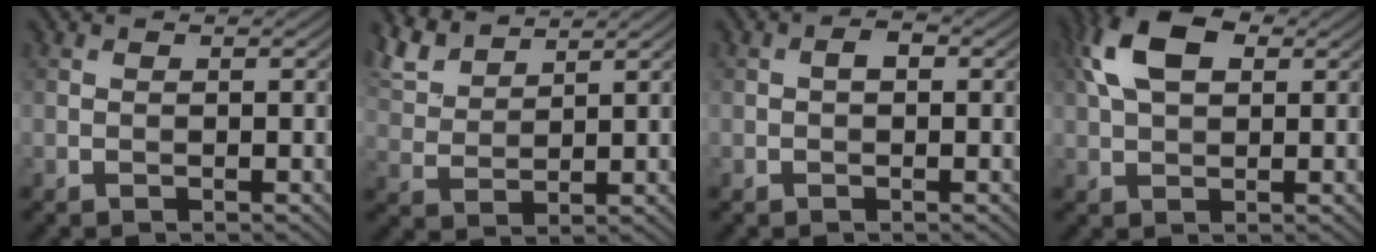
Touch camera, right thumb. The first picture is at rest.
{"total": 6.2, "force": [5.2, 1.9, 2.8], "torque": [-0.077, 0.013, 0.112]}
{"total": 1.3, "force": [0.0, 0.8, 1.1], "torque": [-0.017, 0.005, -0.003]}
{"total": 8.5, "force": [2.9, 4.9, 6.3], "torque": [-0.150, 0.021, 0.050]}